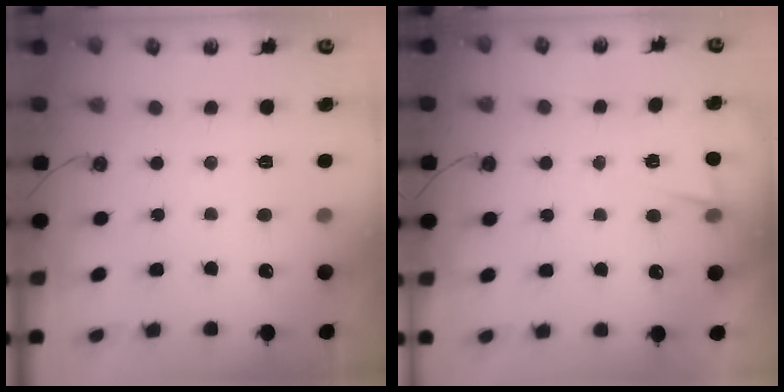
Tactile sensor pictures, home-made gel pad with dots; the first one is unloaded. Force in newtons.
{"total": 2.6, "press": 1.9, "slide": 1.8}